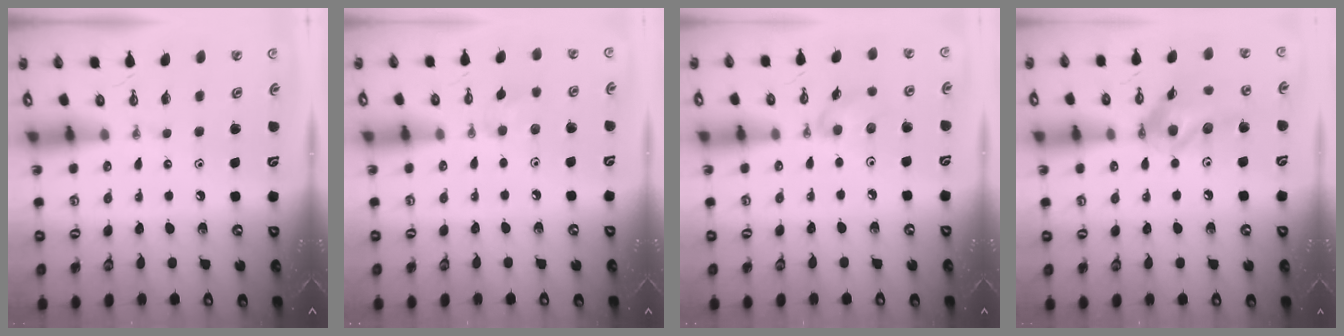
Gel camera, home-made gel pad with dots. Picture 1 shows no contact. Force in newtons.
{"total": 6.1, "press": 6.0, "slide": 0.9}
{"total": 5.8, "press": 5.7, "slide": 1.4}
{"total": 14.3, "press": 14.2, "slide": 1.8}